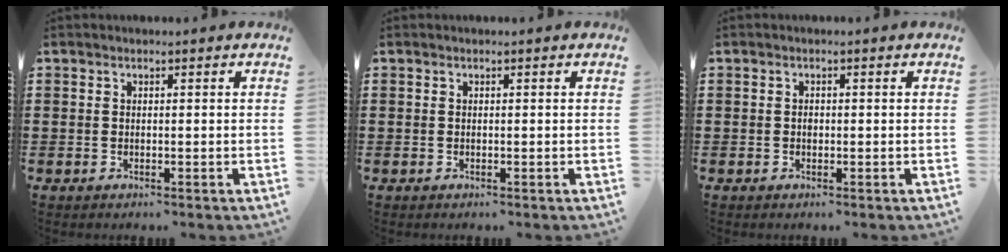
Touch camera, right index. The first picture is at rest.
{"total": 0.0}
{"total": 0.8, "force": [-0.1, 0.6, 0.6], "torque": [-0.014, 0.001, -0.002]}